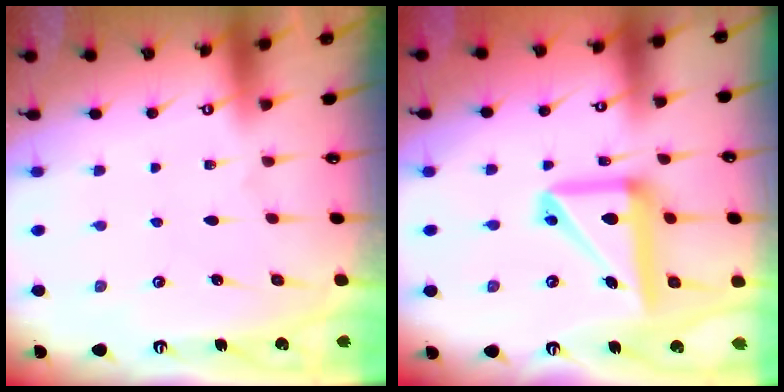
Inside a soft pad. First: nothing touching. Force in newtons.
{"total": 14.9, "press": 14.7, "slide": 2.3}